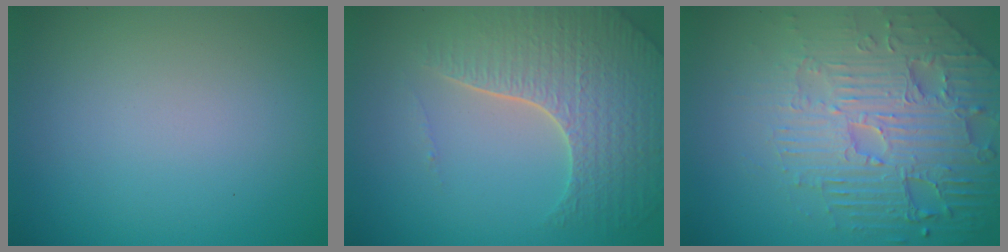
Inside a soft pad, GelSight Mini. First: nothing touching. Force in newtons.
{"total": 6.2, "press": 4.9, "slide": 3.9}
{"total": 7.9, "press": 5.7, "slide": 5.4}